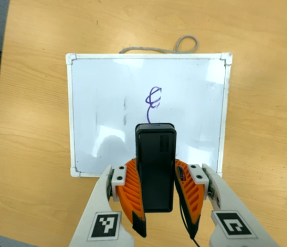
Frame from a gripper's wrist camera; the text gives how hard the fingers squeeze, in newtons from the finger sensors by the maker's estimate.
{"total": 7.9, "left": 7.0, "right": 8.8}